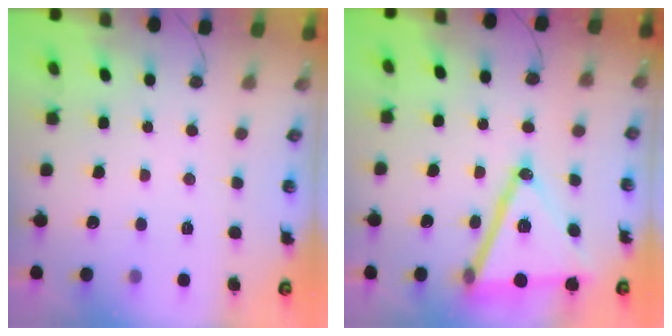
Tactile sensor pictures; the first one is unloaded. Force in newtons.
{"total": 19.4, "press": 19.1, "slide": 3.8}